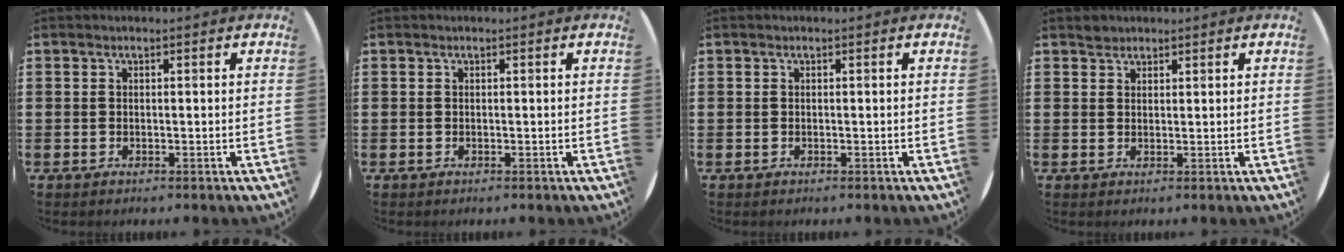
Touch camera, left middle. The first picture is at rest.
{"total": 0.0}
{"total": 0.0}
{"total": 1.3, "force": [1.2, 0.4, -0.1], "torque": [0.008, -0.003, 0.022]}